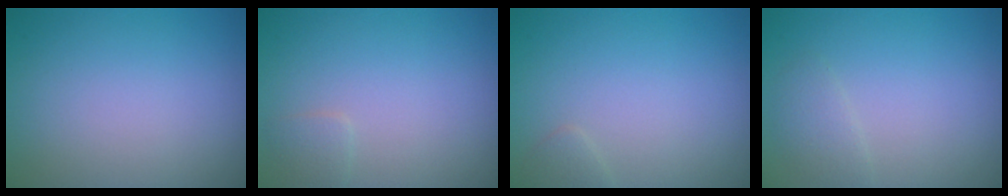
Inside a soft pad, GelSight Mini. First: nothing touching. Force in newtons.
{"total": 0.9, "press": 0.9, "slide": 0.1}
{"total": 0.8, "press": 0.8, "slide": 0.0}
{"total": 1.3, "press": 1.3, "slide": 0.1}